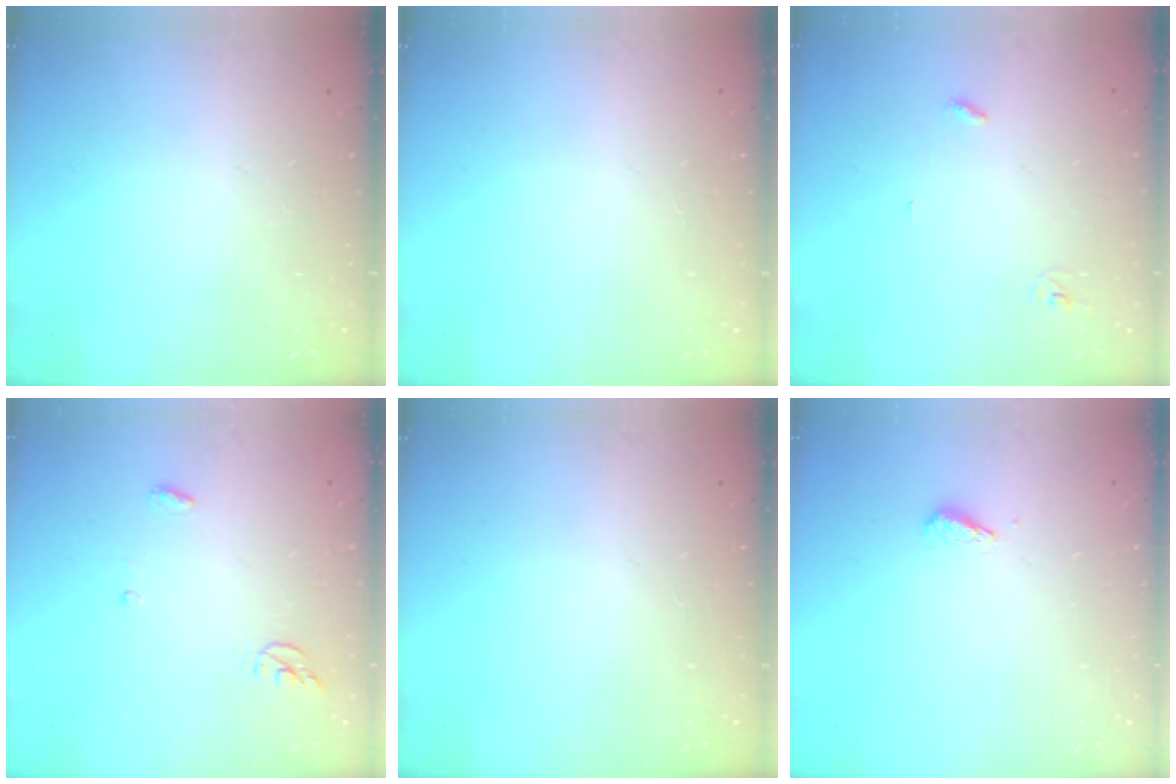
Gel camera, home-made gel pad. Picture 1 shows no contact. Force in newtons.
{"total": 0.0}
{"total": 2.8, "press": 2.8, "slide": 0.2}
{"total": 4.9, "press": 4.9, "slide": 0.2}
{"total": 0.0}
{"total": 3.0, "press": 2.9, "slide": 0.6}